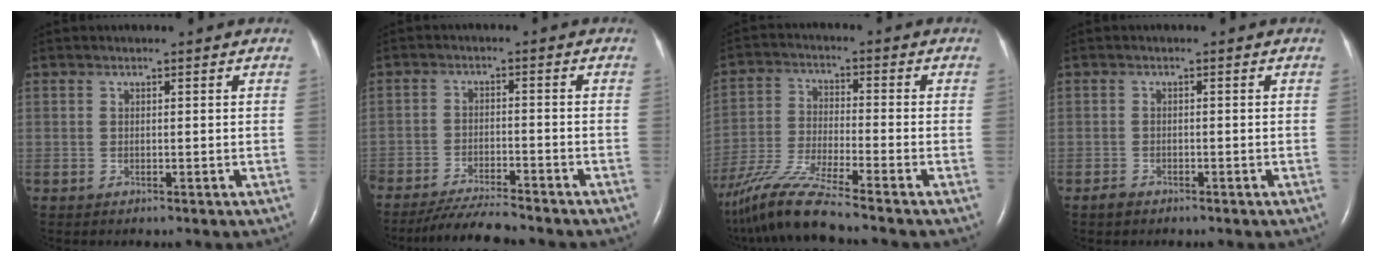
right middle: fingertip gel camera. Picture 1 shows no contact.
{"total": 7.3, "force": [-6.8, 0.1, 2.6], "torque": [-0.044, -0.021, -0.117]}
{"total": 11.1, "force": [-9.4, -1.3, 5.8], "torque": [-0.123, -0.030, -0.181]}
{"total": 1.3, "force": [-1.0, 0.7, 0.4], "torque": [-0.013, 0.000, -0.017]}